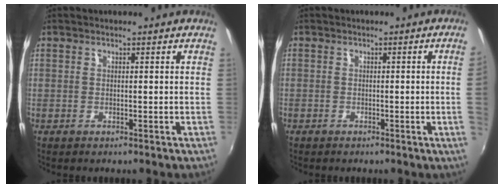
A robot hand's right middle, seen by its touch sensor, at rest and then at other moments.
{"total": 2.4, "force": [-0.2, -1.4, 1.9], "torque": [-0.033, -0.011, 0.003]}